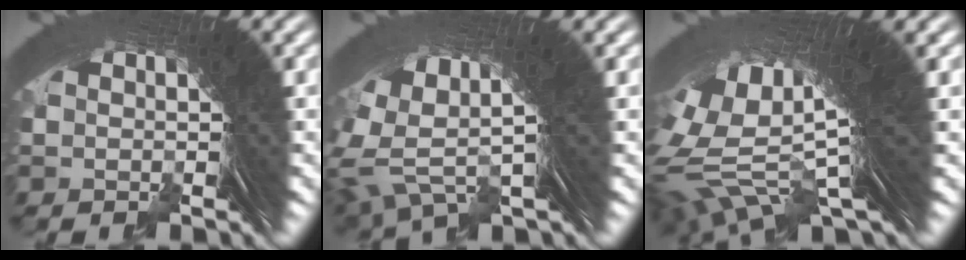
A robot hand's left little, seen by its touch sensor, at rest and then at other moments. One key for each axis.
{"total": 11.2, "fx": 2.6, "fy": 7.3, "fz": 8.1, "tx": -0.156, "ty": -0.004, "tz": 0.034}
{"total": 17.7, "fx": 4.6, "fy": 9.5, "fz": 14.2, "tx": -0.271, "ty": -0.020, "tz": 0.078}